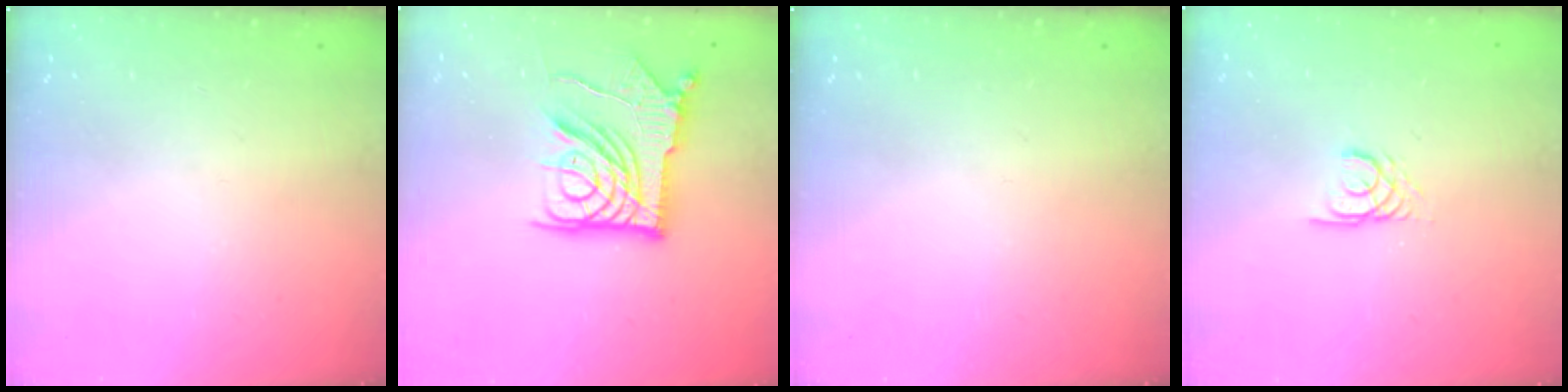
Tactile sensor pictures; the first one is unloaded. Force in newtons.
{"total": 15.6, "press": 15.5, "slide": 1.5}
{"total": 0.0}
{"total": 2.2, "press": 2.2, "slide": 0.1}